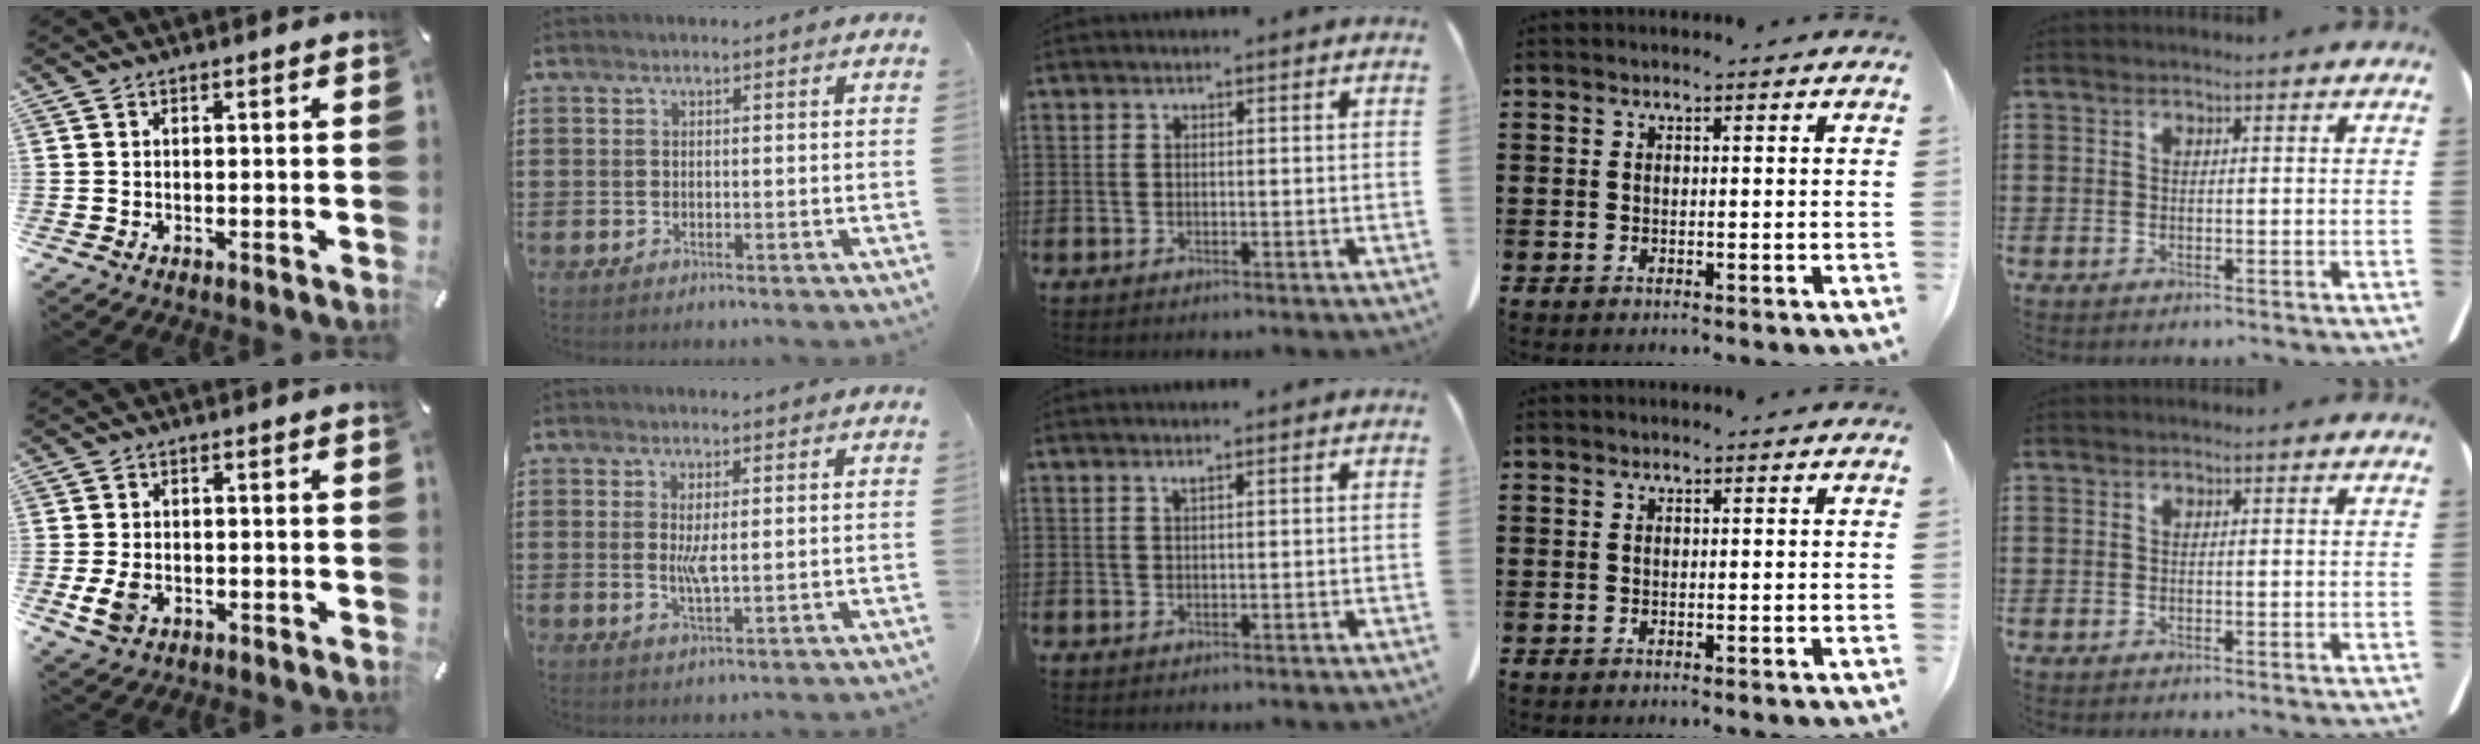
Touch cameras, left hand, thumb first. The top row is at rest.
{"thumb": {"total": 4.5, "force": [-1.3, 3.2, 2.9], "torque": [-0.075, -0.002, -0.027]}, "index": {"total": 3.7, "force": [0.6, 1.0, 3.5], "torque": [-0.069, 0.001, 0.009]}, "middle": {"total": 0.7, "force": [0.4, 0.0, 0.5], "torque": [-0.012, -0.001, 0.009]}}